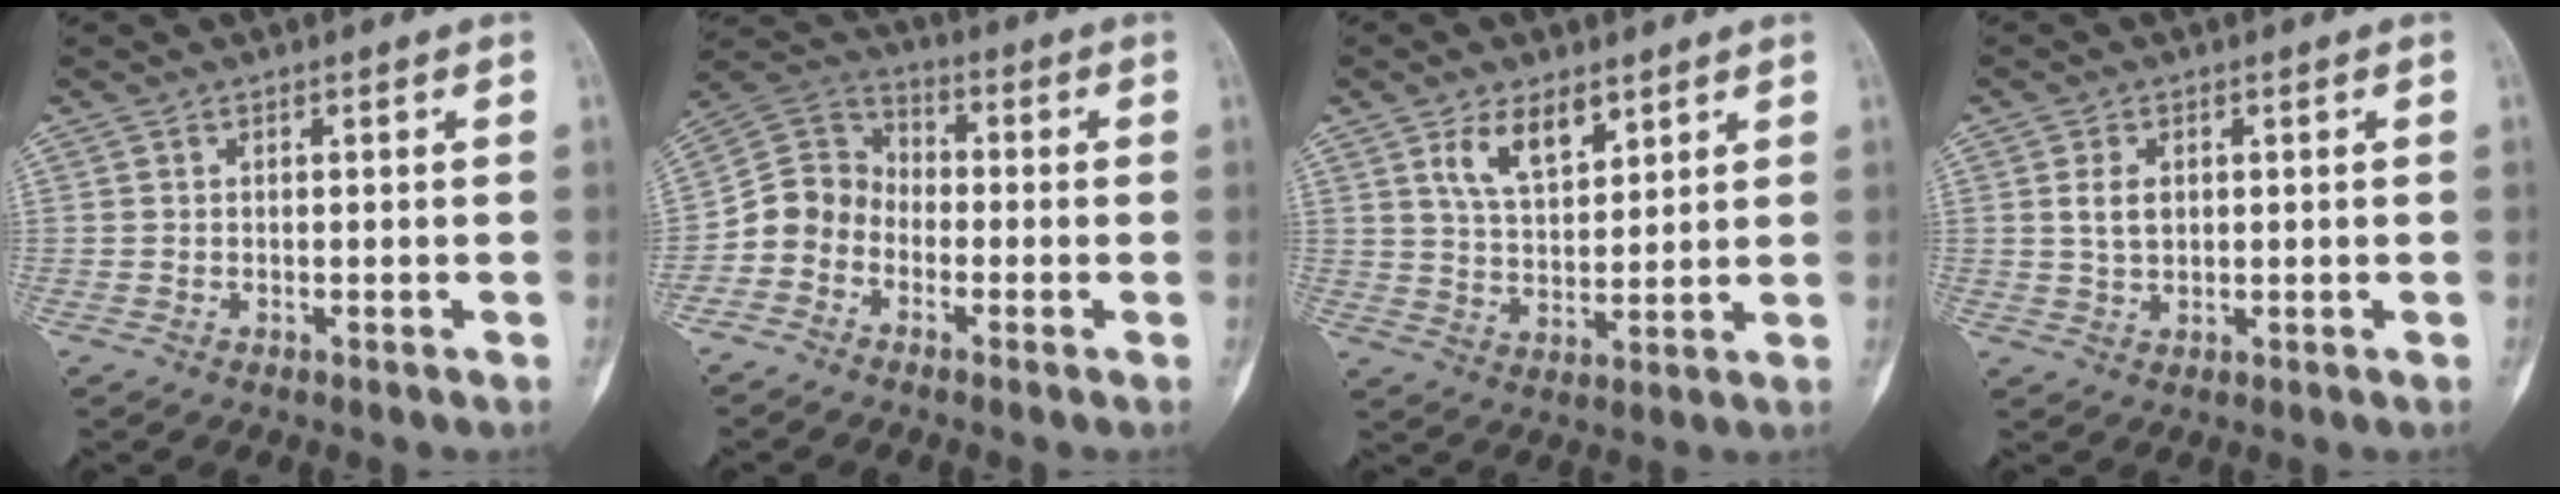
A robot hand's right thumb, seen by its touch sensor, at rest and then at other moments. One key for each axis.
{"total": 8.3, "fx": -3.5, "fy": 7.0, "fz": 2.8, "tx": -0.036, "ty": 0.053, "tz": -0.083}
{"total": 8.5, "fx": 4.8, "fy": 4.3, "fz": 5.6, "tx": -0.078, "ty": -0.027, "tz": 0.090}
{"total": 3.7, "fx": 0.8, "fy": 2.4, "fz": 2.6, "tx": -0.042, "ty": -0.003, "tz": 0.019}